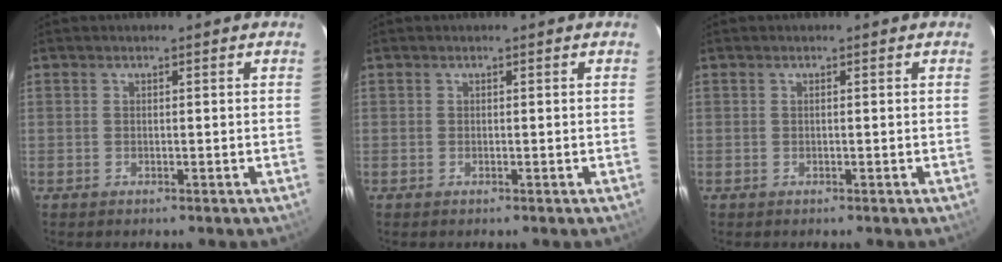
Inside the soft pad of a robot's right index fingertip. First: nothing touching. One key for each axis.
{"total": 0.0}
{"total": 0.0}